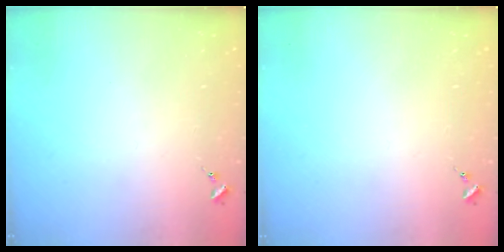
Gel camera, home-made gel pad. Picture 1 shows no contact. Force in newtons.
{"total": 0.0}